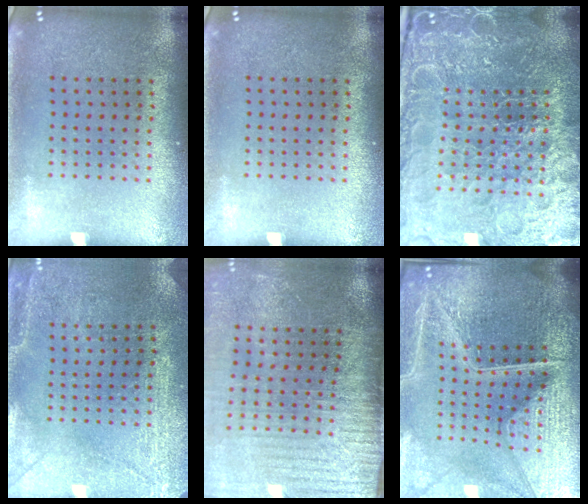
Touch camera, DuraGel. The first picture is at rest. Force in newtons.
{"total": 0.0}
{"total": 6.3, "press": 5.6, "slide": 3.0}
{"total": 3.0, "press": 2.8, "slide": 1.0}
{"total": 3.9, "press": 3.4, "slide": 2.0}
{"total": 7.1, "press": 6.2, "slide": 3.4}